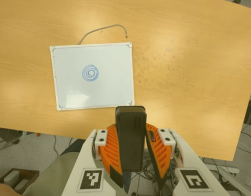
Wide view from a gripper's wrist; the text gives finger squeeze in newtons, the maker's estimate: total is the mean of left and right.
{"total": 8.6, "left": 7.4, "right": 9.8}